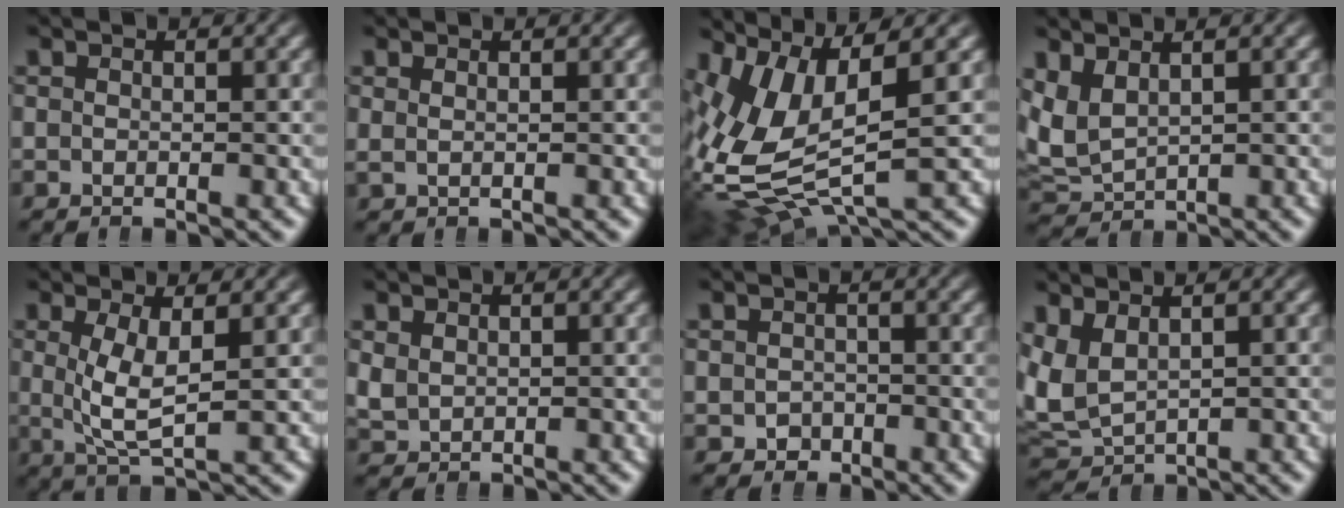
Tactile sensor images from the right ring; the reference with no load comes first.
{"total": 0.7, "force": [0.6, -0.3, 0.3], "torque": [-0.008, -0.005, 0.014]}
{"total": 8.8, "force": [-0.3, 5.7, 6.8], "torque": [-0.166, -0.032, 0.011]}
{"total": 5.6, "force": [0.7, 4.8, 2.7], "torque": [-0.109, -0.029, 0.028]}
{"total": 4.9, "force": [0.6, 2.5, 4.2], "torque": [-0.087, -0.017, 0.022]}
{"total": 1.9, "force": [0.8, 1.7, 0.5], "torque": [-0.027, -0.012, 0.027]}
{"total": 1.3, "force": [-0.8, 1.0, -0.4], "torque": [0.007, -0.008, -0.010]}
{"total": 6.6, "force": [0.5, 5.9, 3.1], "torque": [-0.125, -0.033, 0.024]}